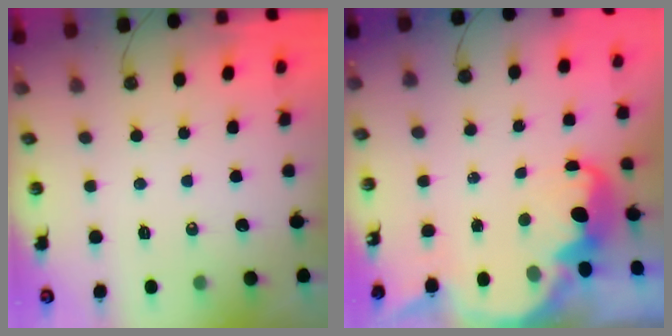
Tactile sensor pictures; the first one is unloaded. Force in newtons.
{"total": 5.3, "press": 5.3, "slide": 0.3}